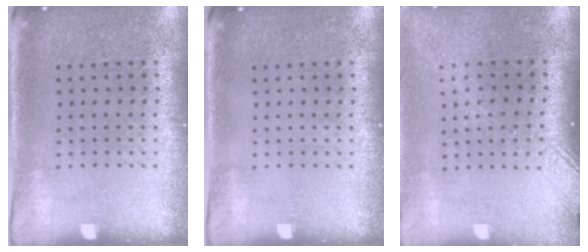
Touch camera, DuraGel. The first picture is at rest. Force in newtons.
{"total": 0.0}
{"total": 1.8, "press": 1.5, "slide": 1.1}